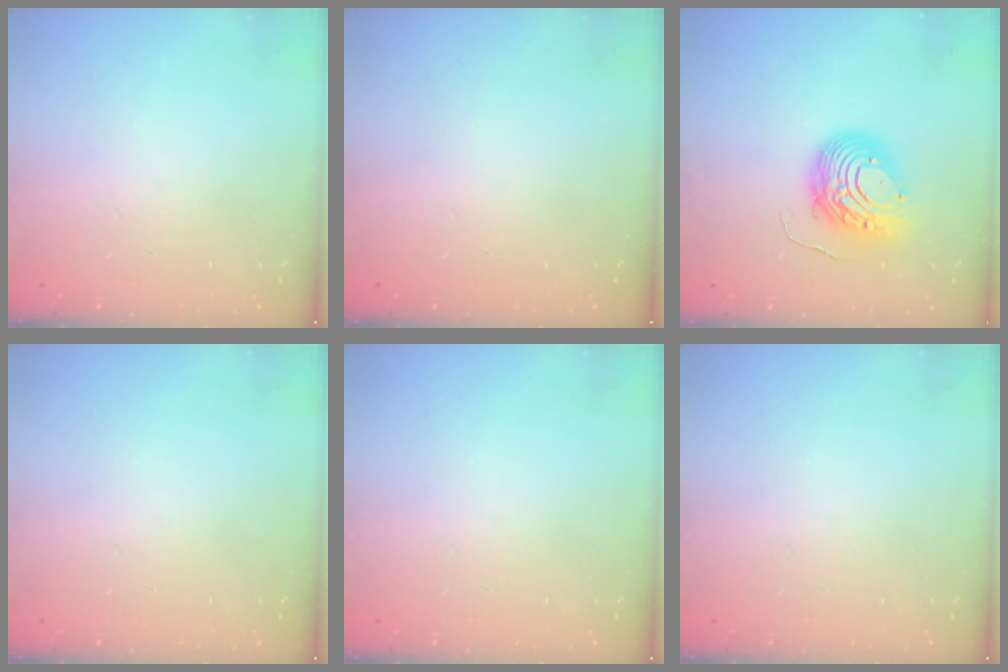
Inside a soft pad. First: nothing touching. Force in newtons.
{"total": 0.0}
{"total": 10.5, "press": 10.5, "slide": 0.9}
{"total": 0.0}
{"total": 0.0}
{"total": 0.0}